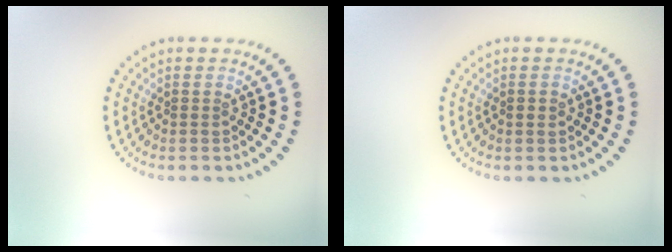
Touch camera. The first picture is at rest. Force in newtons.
{"total": 1.0, "press": 1.0, "slide": 0.0}